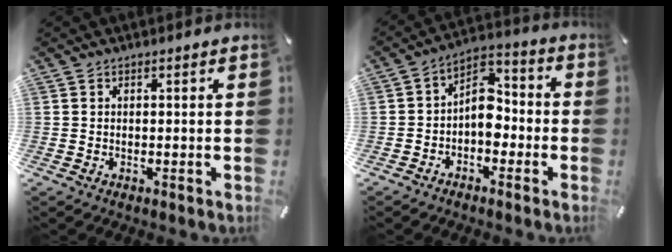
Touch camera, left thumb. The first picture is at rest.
{"total": 7.8, "force": [-2.7, 5.6, 4.7], "torque": [-0.071, 0.016, -0.053]}